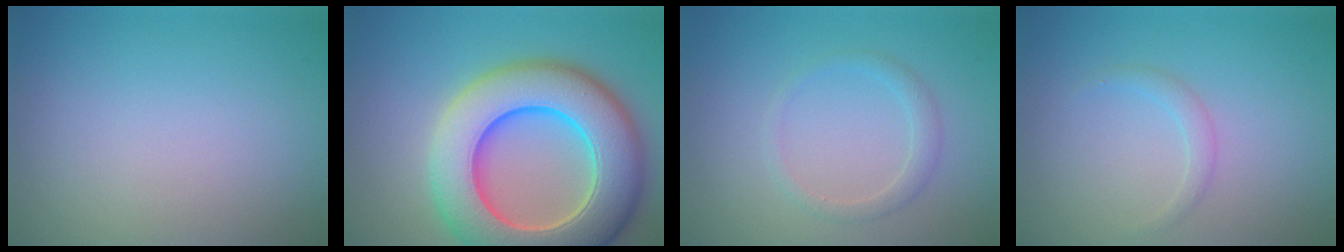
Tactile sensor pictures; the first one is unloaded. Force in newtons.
{"total": 12.6, "press": 12.6, "slide": 0.6}
{"total": 1.6, "press": 1.6, "slide": 0.1}
{"total": 1.1, "press": 1.1, "slide": 0.1}